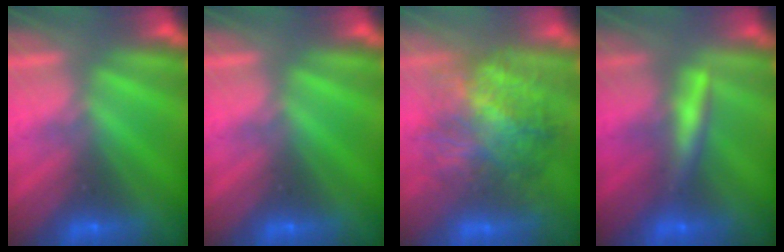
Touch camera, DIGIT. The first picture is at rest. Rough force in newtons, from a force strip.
{"total": 0.0}
{"total": 10.8}
{"total": 2.6}